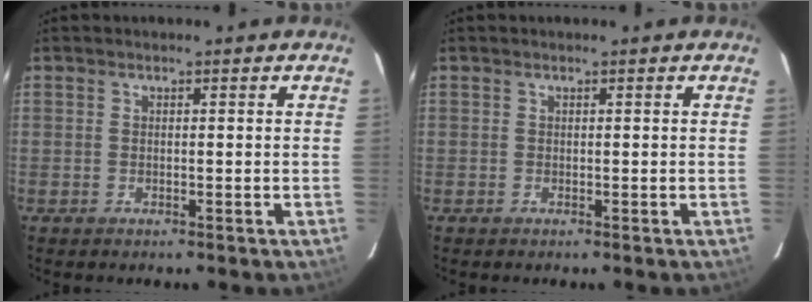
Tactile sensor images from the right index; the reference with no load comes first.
{"total": 0.0}